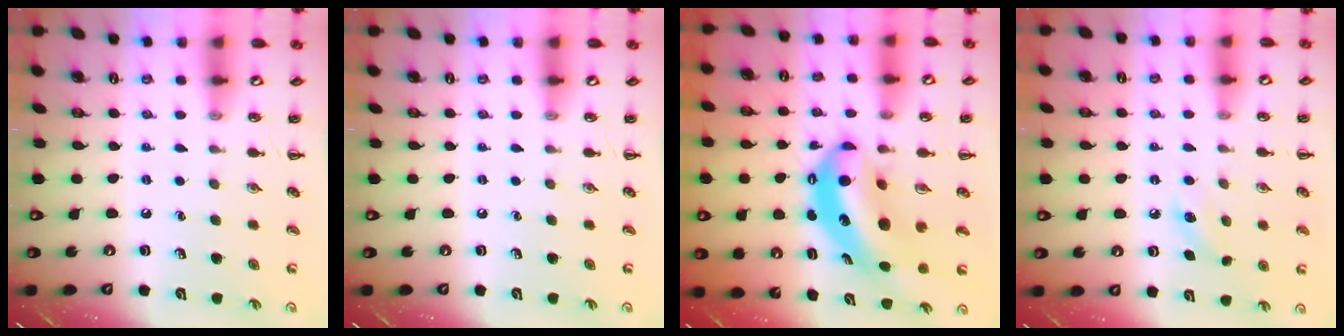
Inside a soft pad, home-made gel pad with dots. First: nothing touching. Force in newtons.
{"total": 0.0}
{"total": 9.6, "press": 9.3, "slide": 2.3}
{"total": 5.2, "press": 5.0, "slide": 1.5}